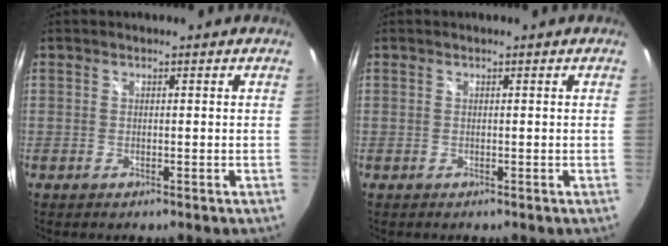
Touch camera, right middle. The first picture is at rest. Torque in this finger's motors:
{"motor_torque": [0.00, -0.01, 0.00, 0.00]}